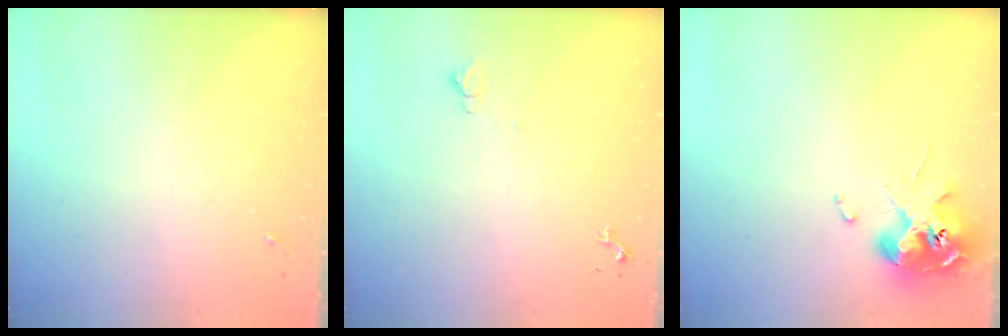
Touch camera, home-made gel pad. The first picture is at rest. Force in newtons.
{"total": 5.1, "press": 5.1, "slide": 0.7}
{"total": 11.6, "press": 11.4, "slide": 2.1}